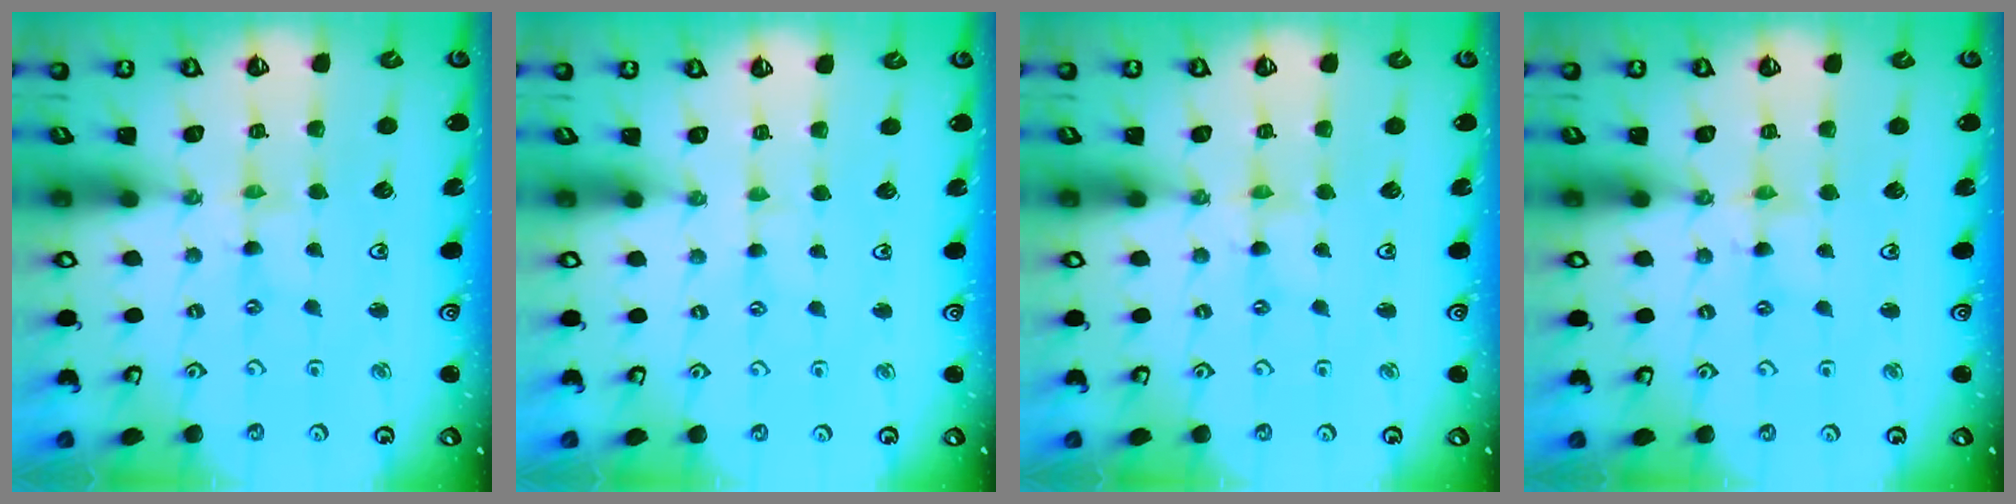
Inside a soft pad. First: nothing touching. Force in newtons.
{"total": 1.2, "press": 1.2, "slide": 0.4}
{"total": 0.0}
{"total": 2.1, "press": 2.1, "slide": 0.3}